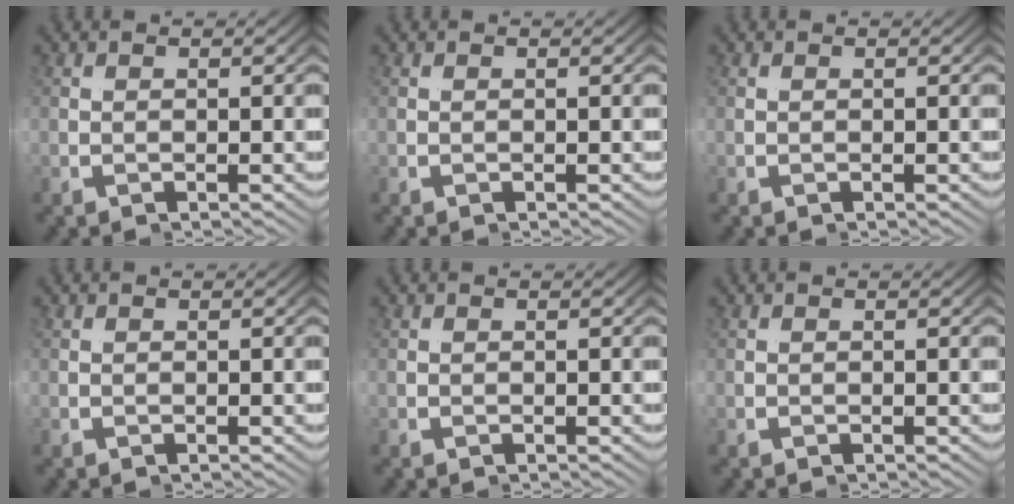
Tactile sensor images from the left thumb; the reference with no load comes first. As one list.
[{"total": 0.0}, {"total": 0.0}, {"total": 0.0}, {"total": 0.0}, {"total": 0.0}]